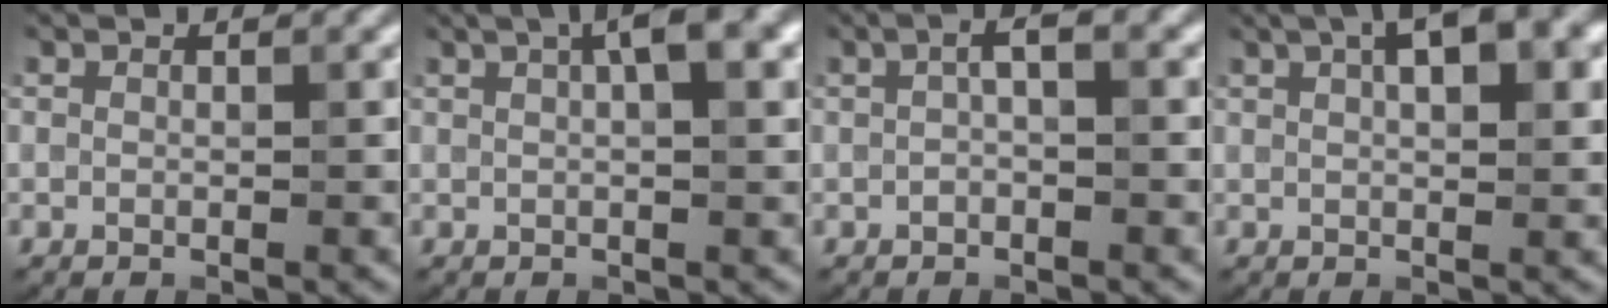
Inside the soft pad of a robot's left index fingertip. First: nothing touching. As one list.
[{"total": 4.0, "force": [1.7, 0.8, 3.6], "torque": [-0.052, 0.012, 0.023]}, {"total": 1.7, "force": [0.0, 0.4, 1.6], "torque": [-0.032, 0.007, -0.003]}, {"total": 5.7, "force": [2.4, 2.0, 4.8], "torque": [-0.064, 0.015, 0.029]}]